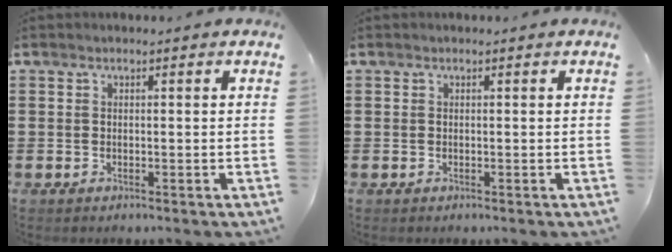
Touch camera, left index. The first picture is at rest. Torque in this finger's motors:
{"motor_torque": [0.10, 0.02, -0.05, -0.01]}